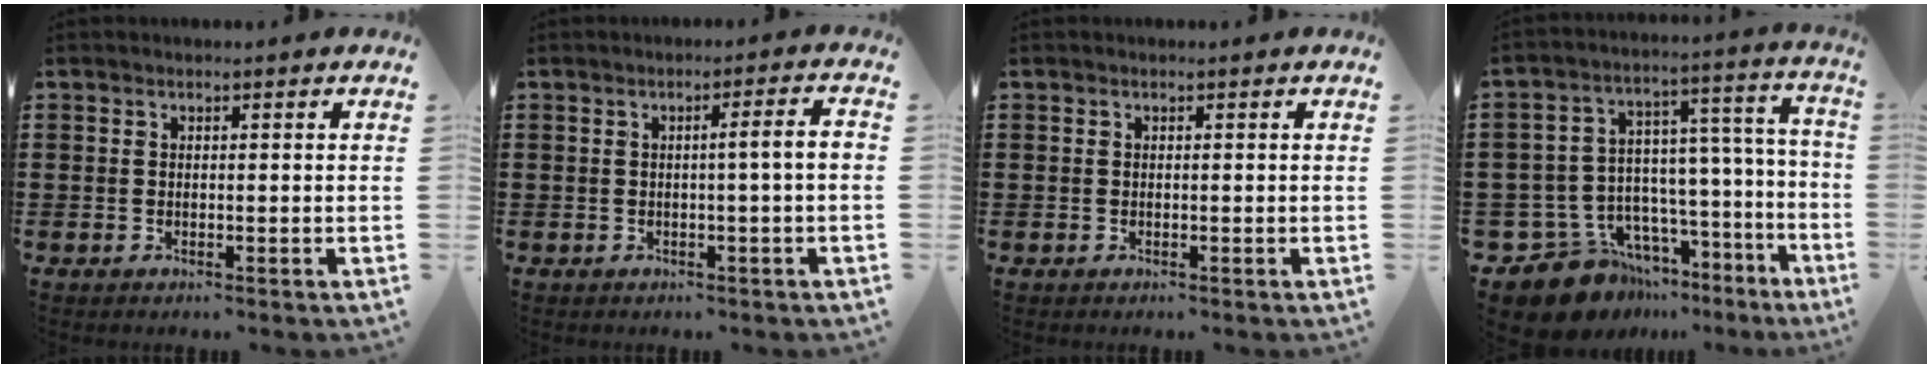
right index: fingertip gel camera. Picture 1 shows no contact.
{"total": 3.2, "force": [-0.3, -0.3, 3.1], "torque": [-0.054, -0.004, -0.010]}
{"total": 0.0}
{"total": 10.6, "force": [-9.0, 5.1, 2.5], "torque": [-0.060, 0.014, -0.165]}